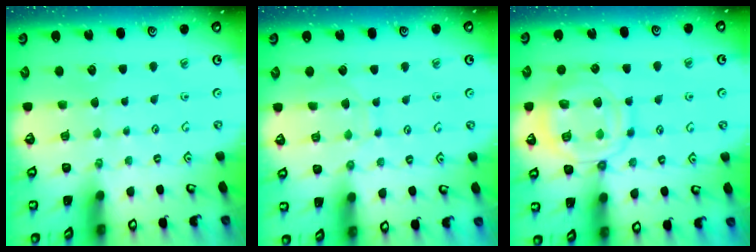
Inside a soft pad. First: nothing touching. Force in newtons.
{"total": 5.3, "press": 5.2, "slide": 0.6}
{"total": 13.5, "press": 13.4, "slide": 1.3}